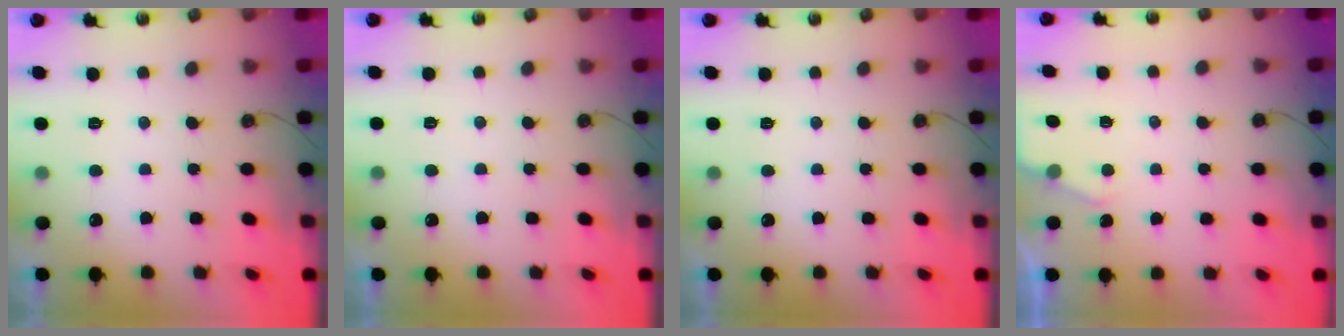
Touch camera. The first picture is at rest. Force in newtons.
{"total": 3.0, "press": 3.0, "slide": 0.3}
{"total": 0.0}
{"total": 2.8, "press": 2.7, "slide": 0.4}